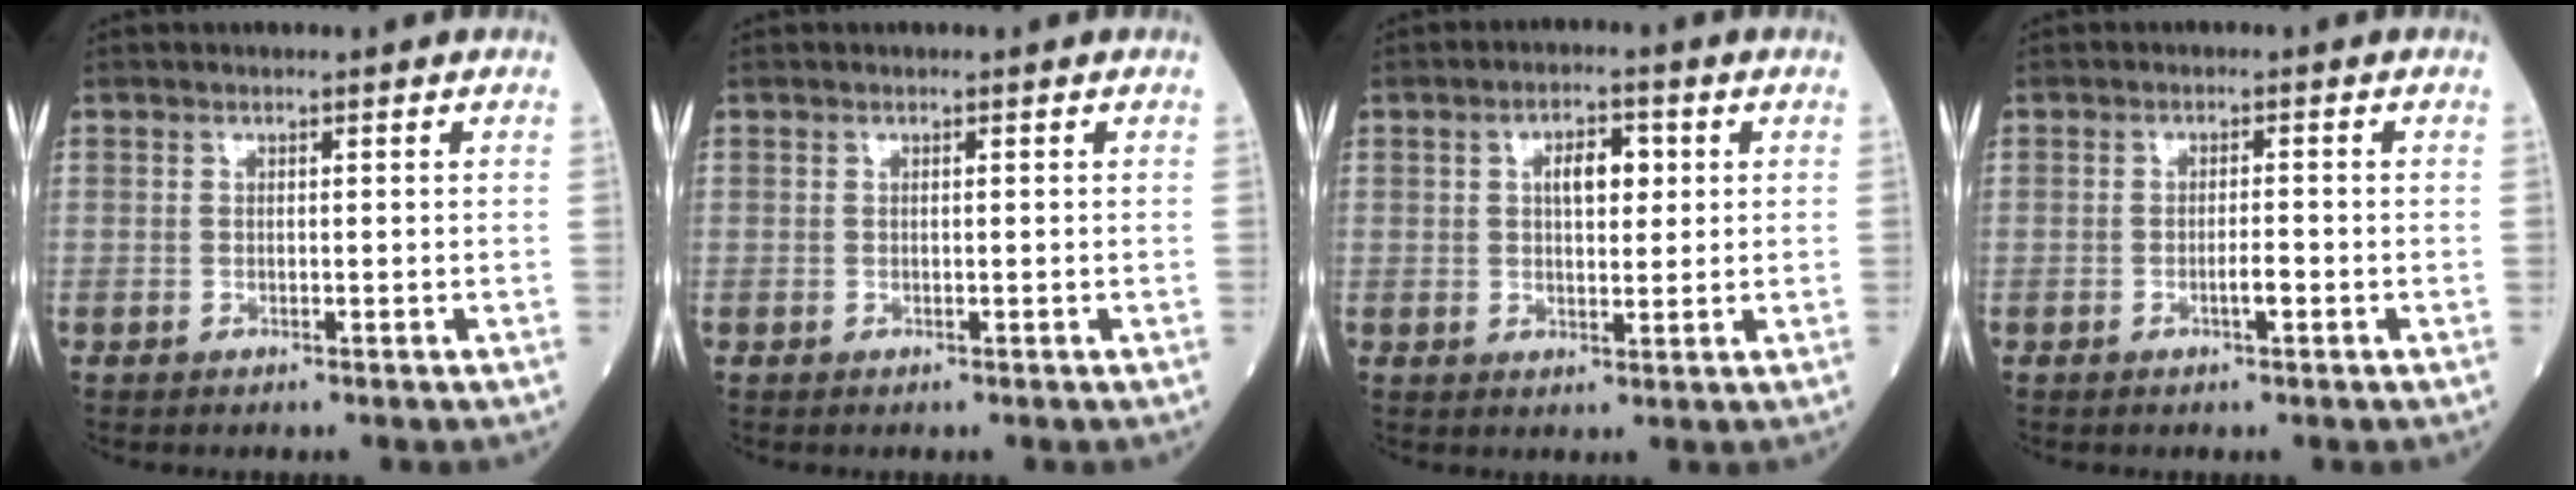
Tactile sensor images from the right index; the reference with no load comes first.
{"total": 0.0}
{"total": 4.8, "force": [1.3, 2.2, 4.1], "torque": [-0.065, 0.009, 0.019]}
{"total": 1.9, "force": [-0.8, 0.2, 1.8], "torque": [-0.031, -0.001, -0.014]}